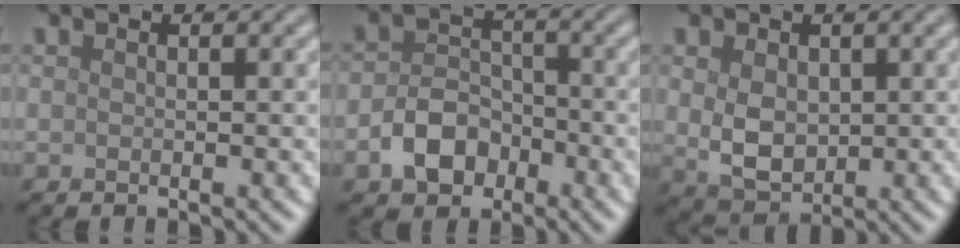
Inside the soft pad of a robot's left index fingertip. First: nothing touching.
{"total": 4.1, "force": [-2.0, 3.0, 2.1], "torque": [-0.035, 0.002, -0.039]}
{"total": 4.0, "force": [0.3, 2.8, 2.7], "torque": [-0.059, -0.007, 0.014]}